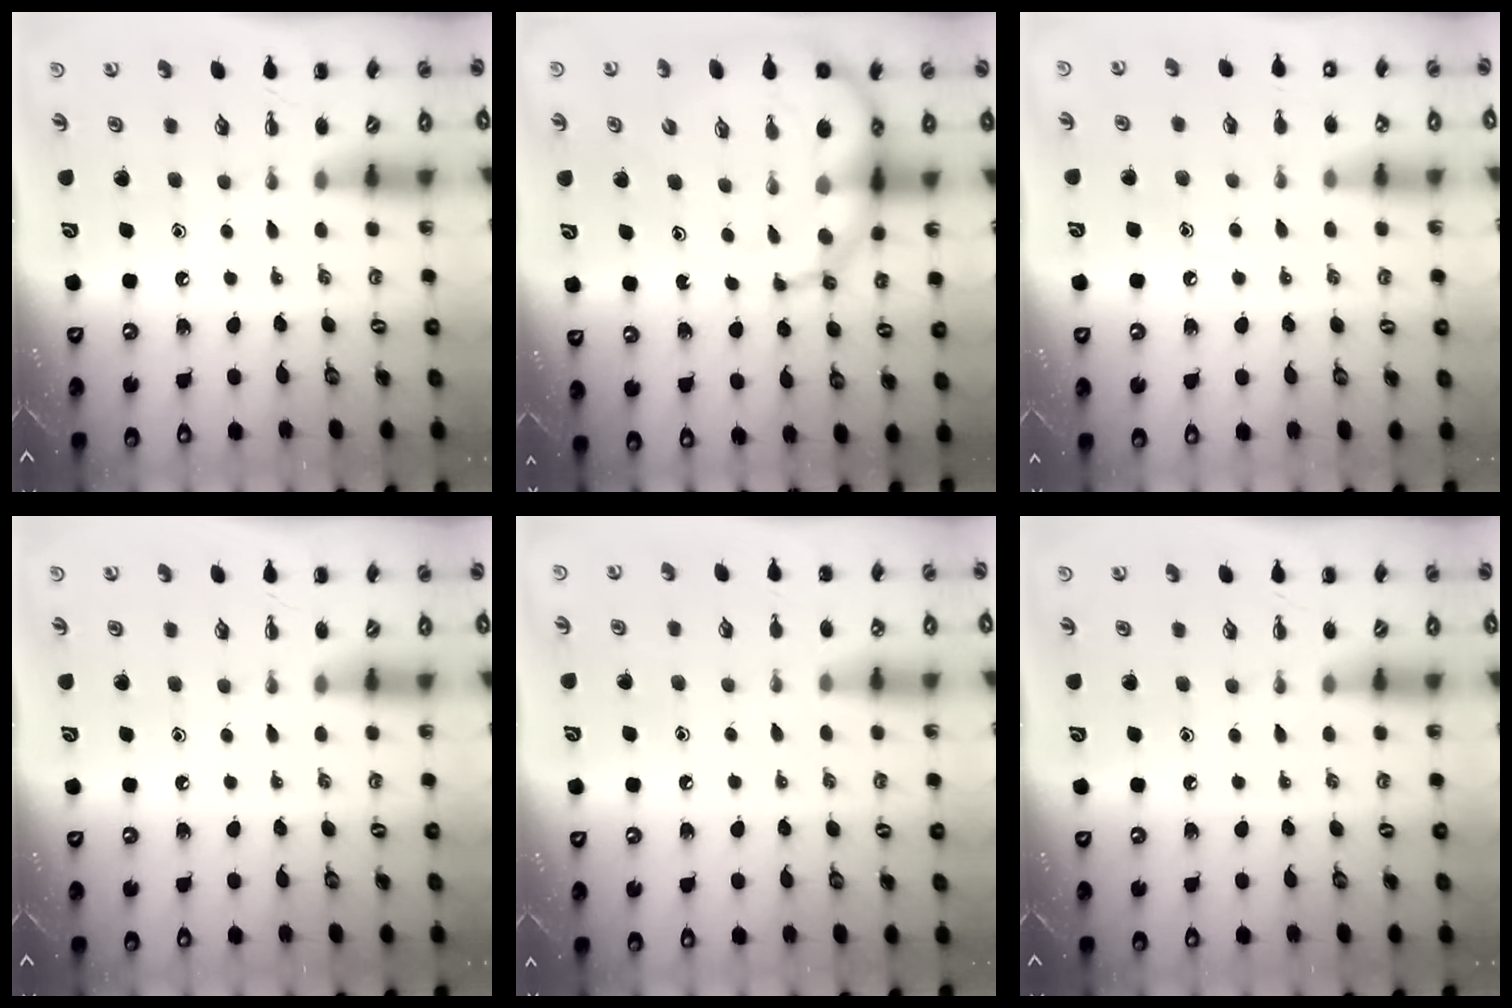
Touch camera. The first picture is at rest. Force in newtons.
{"total": 15.9, "press": 15.4, "slide": 4.0}
{"total": 7.3, "press": 7.1, "slide": 1.8}
{"total": 0.0}
{"total": 5.1, "press": 4.8, "slide": 1.8}
{"total": 0.0}